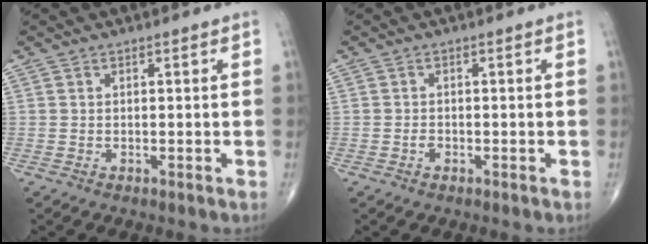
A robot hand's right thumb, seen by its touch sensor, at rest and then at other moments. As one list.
[{"total": 1.0, "force": [-0.5, 0.7, 0.6], "torque": [-0.007, 0.002, -0.010]}]